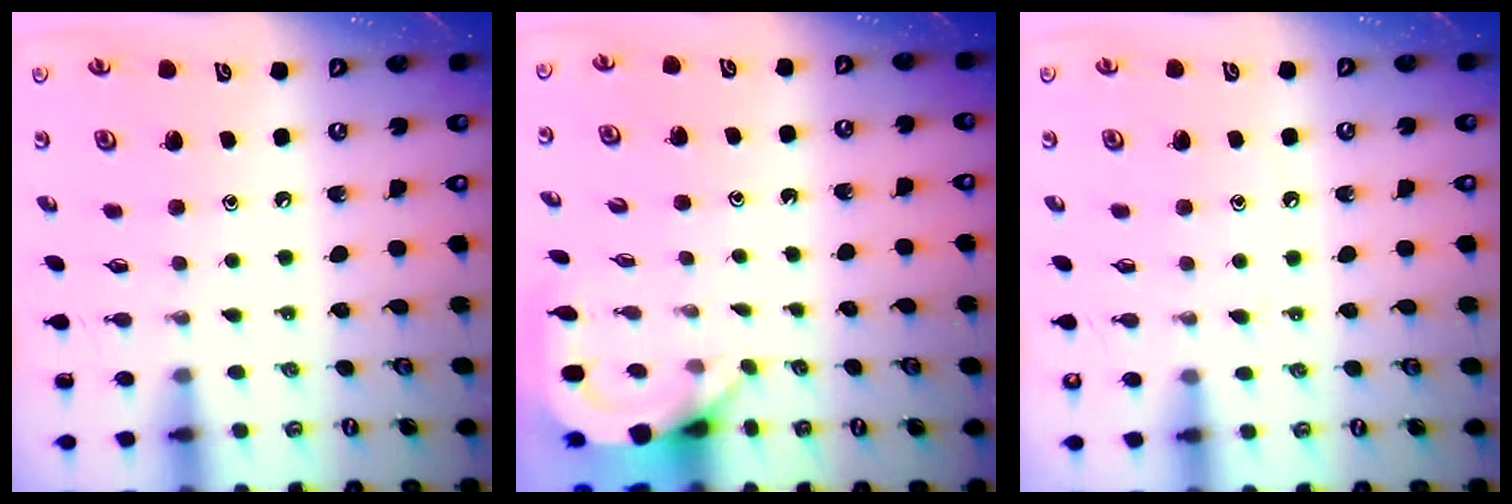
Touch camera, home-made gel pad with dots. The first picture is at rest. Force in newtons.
{"total": 3.8, "press": 3.8, "slide": 0.3}
{"total": 6.7, "press": 6.7, "slide": 0.9}